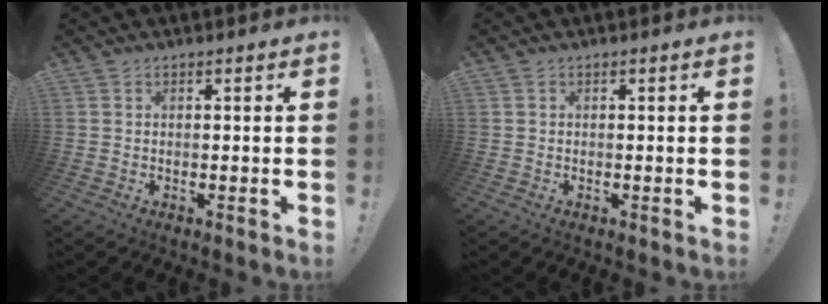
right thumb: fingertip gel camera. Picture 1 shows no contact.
{"total": 0.0}